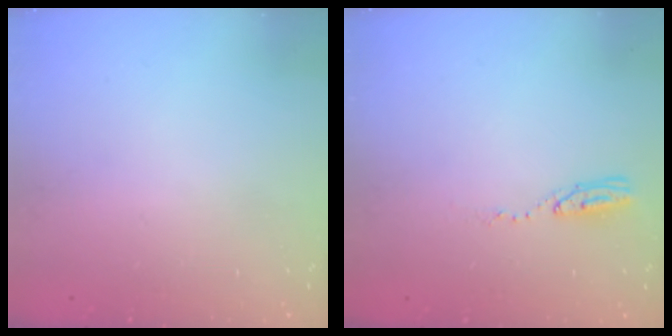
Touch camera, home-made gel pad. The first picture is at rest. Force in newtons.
{"total": 4.3, "press": 4.3, "slide": 0.4}